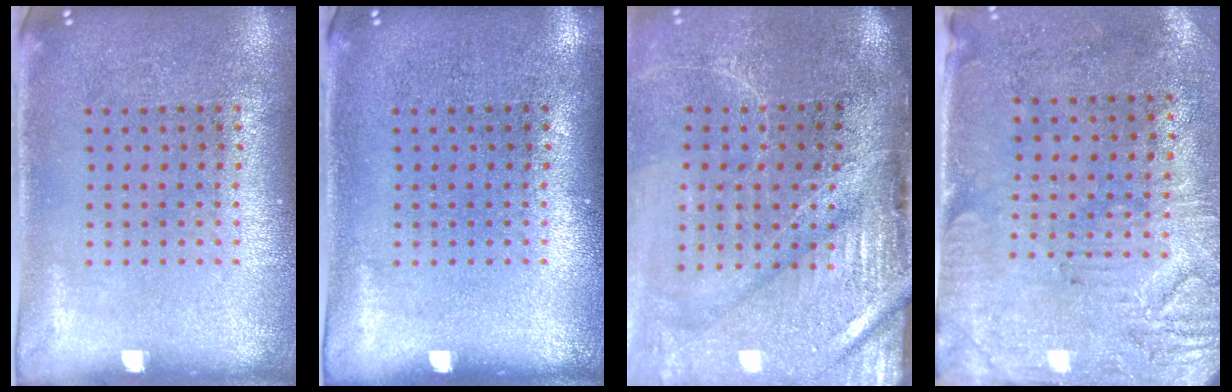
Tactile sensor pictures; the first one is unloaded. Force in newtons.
{"total": 0.0}
{"total": 4.5, "press": 3.7, "slide": 2.5}
{"total": 3.0, "press": 2.5, "slide": 1.7}